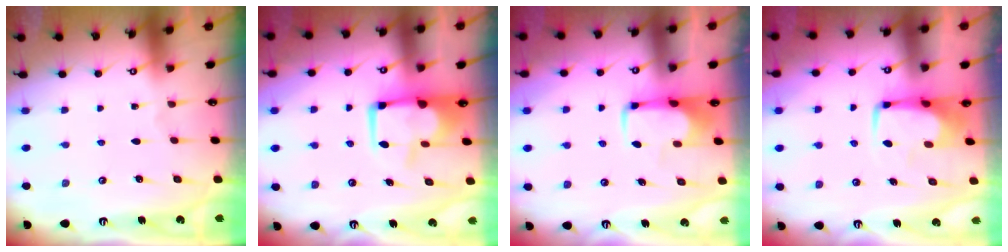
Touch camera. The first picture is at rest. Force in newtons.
{"total": 4.2, "press": 3.8, "slide": 1.7}
{"total": 1.6, "press": 1.5, "slide": 0.5}
{"total": 0.0}